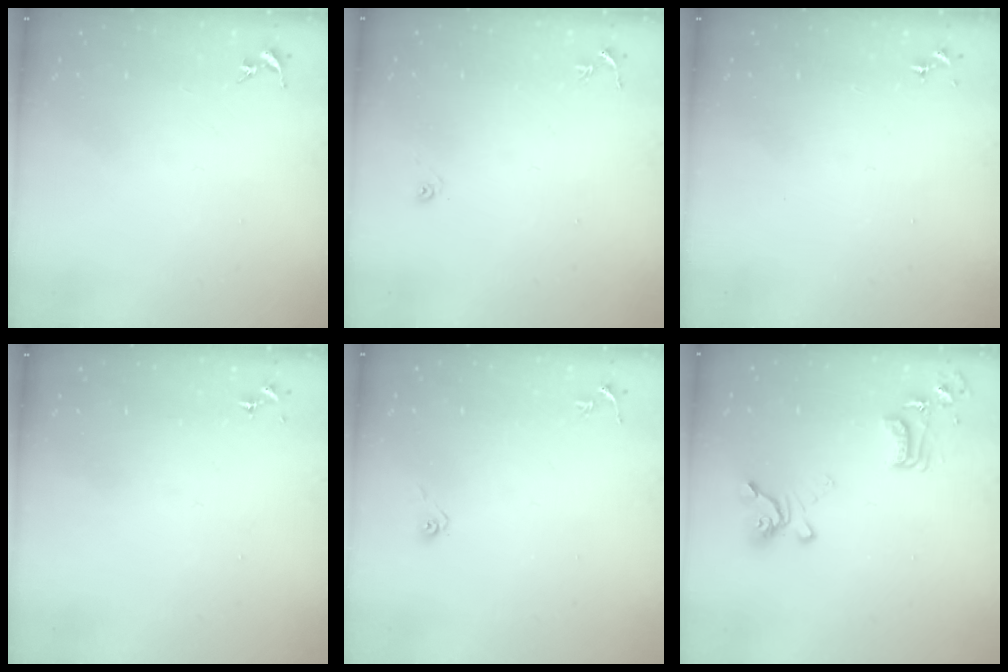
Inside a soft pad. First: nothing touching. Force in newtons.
{"total": 4.5, "press": 4.5, "slide": 0.5}
{"total": 0.0}
{"total": 0.0}
{"total": 3.6, "press": 3.0, "slide": 2.0}
{"total": 15.0, "press": 14.9, "slide": 1.3}